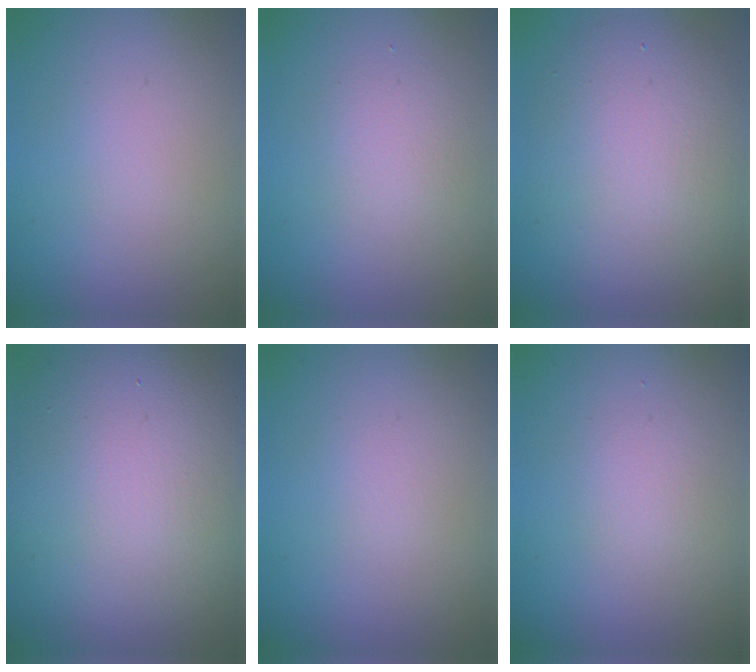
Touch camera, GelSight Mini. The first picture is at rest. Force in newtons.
{"total": 2.1, "press": 2.1, "slide": 0.2}
{"total": 7.0, "press": 7.0, "slide": 0.3}
{"total": 14.6, "press": 14.6, "slide": 0.8}
{"total": 0.0}
{"total": 1.4, "press": 1.3, "slide": 0.1}